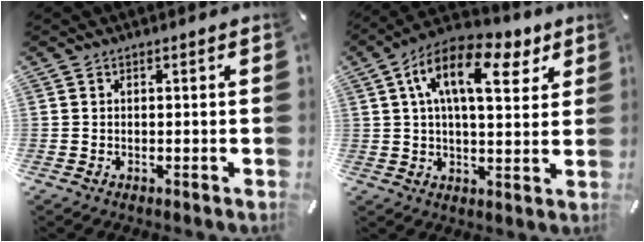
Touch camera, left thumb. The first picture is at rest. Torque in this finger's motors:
{"motor_torque": [1.11, 1.33, 1.68, -1.09, 0.44]}